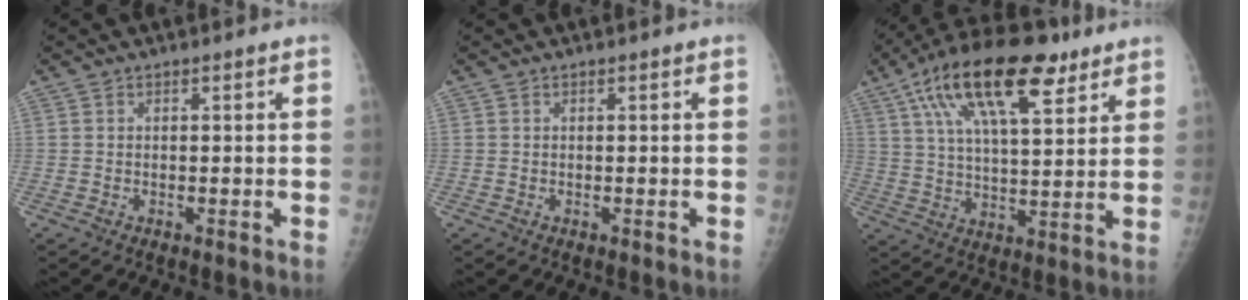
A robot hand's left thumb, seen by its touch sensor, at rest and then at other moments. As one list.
[{"total": 0.0}, {"total": 20.3, "force": [10.6, 8.1, 15.3], "torque": [-0.251, -0.009, 0.180]}]